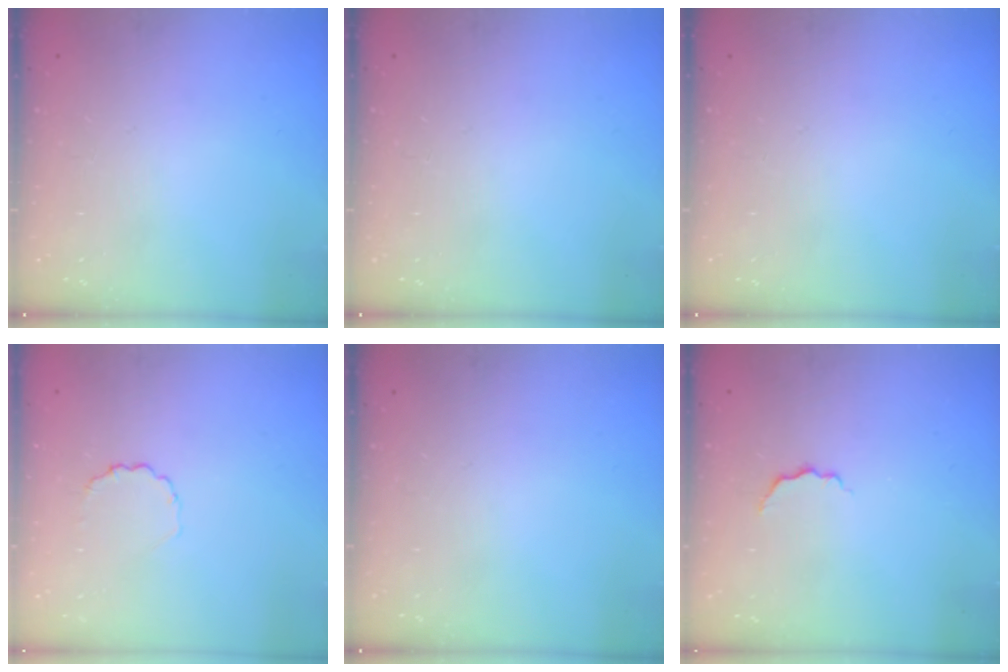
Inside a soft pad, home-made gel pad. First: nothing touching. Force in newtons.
{"total": 0.0}
{"total": 0.0}
{"total": 2.7, "press": 2.5, "slide": 1.0}
{"total": 0.0}
{"total": 3.7, "press": 3.7, "slide": 0.6}